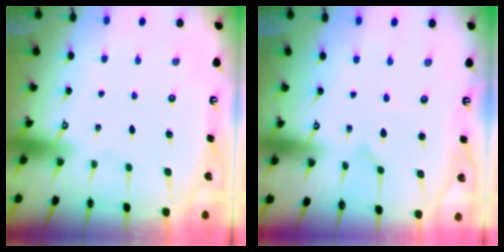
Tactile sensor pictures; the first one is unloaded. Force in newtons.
{"total": 0.0}